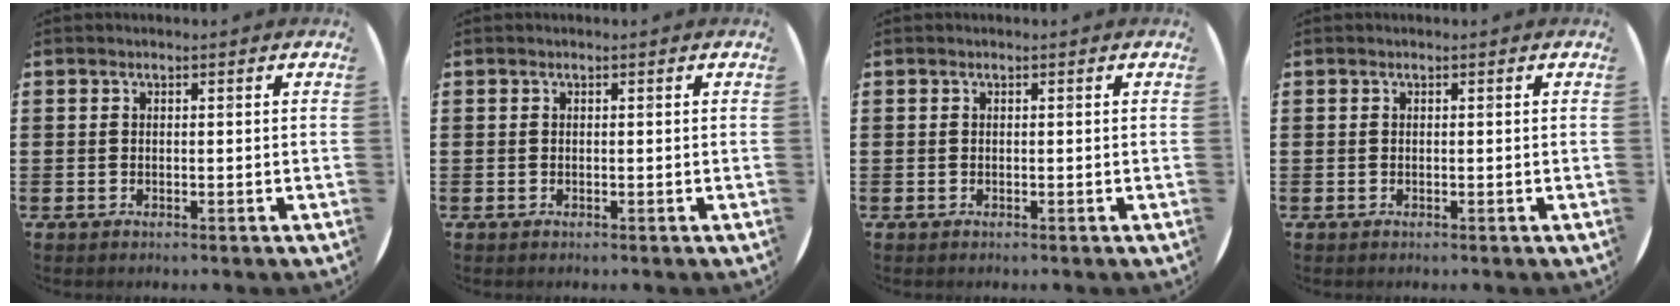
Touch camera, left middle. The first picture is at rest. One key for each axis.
{"total": 0.0}
{"total": 0.0}
{"total": 0.0}